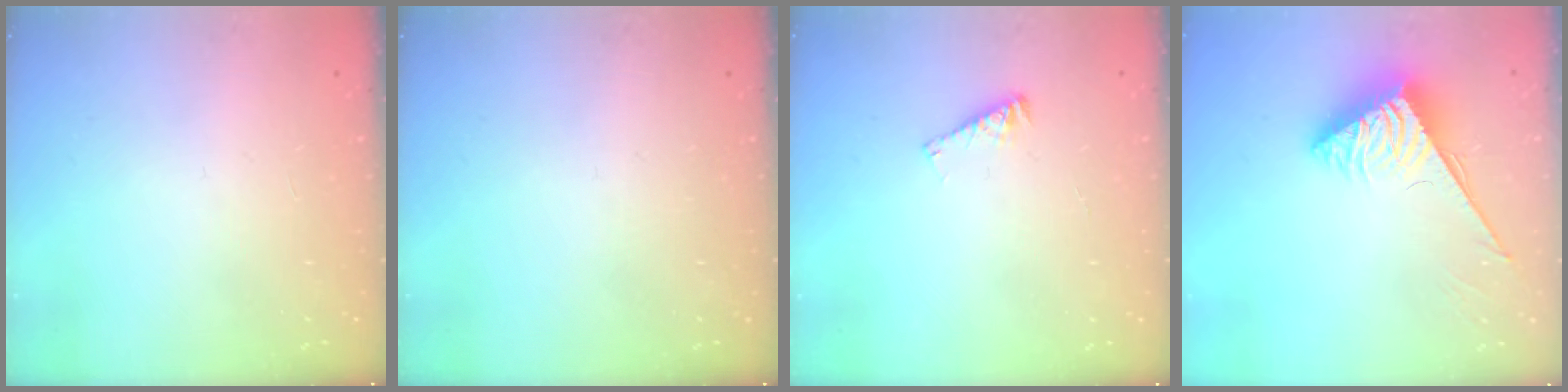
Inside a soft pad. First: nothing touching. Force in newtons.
{"total": 0.0}
{"total": 3.8, "press": 3.8, "slide": 0.3}
{"total": 3.8, "press": 3.8, "slide": 0.4}